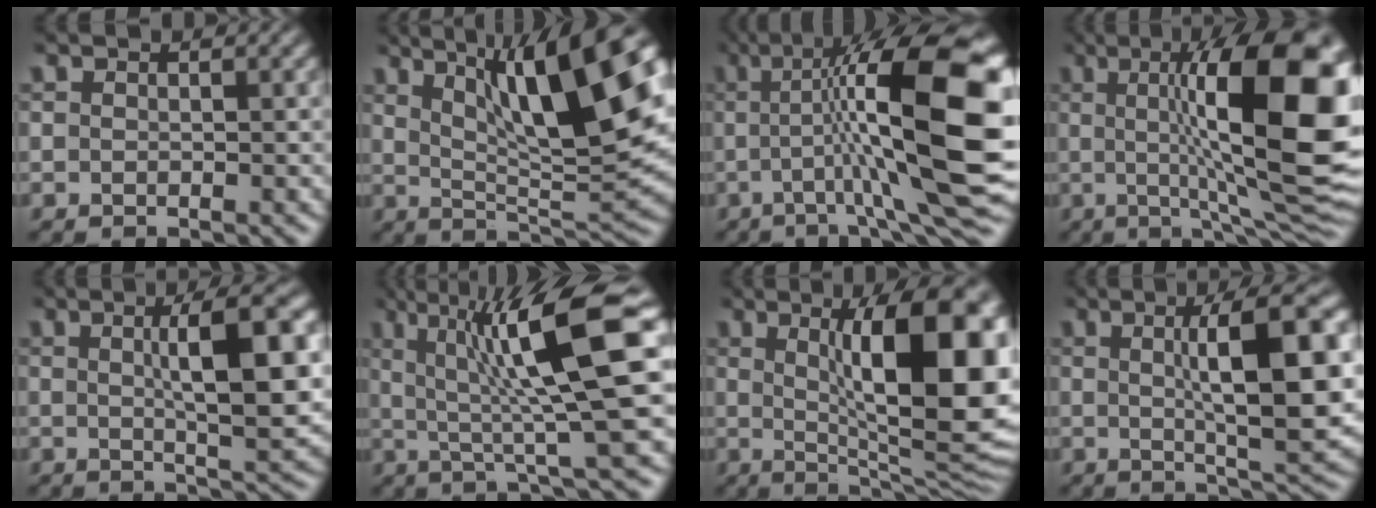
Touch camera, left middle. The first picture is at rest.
{"total": 13.5, "force": [5.1, 3.5, 12.0], "torque": [-0.165, 0.009, 0.083]}
{"total": 14.8, "force": [0.8, 3.1, 14.4], "torque": [-0.212, 0.014, 0.012]}
{"total": 15.9, "force": [2.1, 4.0, 15.3], "torque": [-0.201, 0.003, 0.028]}
{"total": 8.2, "force": [1.3, 1.9, 7.9], "torque": [-0.104, 0.010, 0.019]}
{"total": 12.4, "force": [2.7, 2.1, 12.0], "torque": [-0.175, 0.009, 0.042]}
{"total": 14.2, "force": [2.1, 4.3, 13.4], "torque": [-0.163, 0.004, 0.032]}
{"total": 10.1, "force": [1.3, 2.4, 9.7], "torque": [-0.125, 0.008, 0.022]}